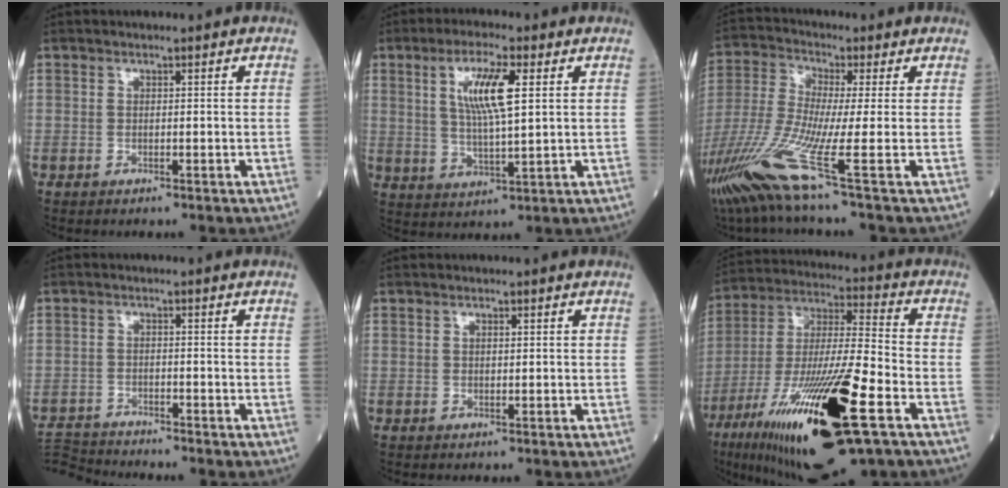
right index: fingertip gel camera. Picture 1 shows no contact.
{"total": 8.7, "force": [2.7, 1.2, 8.2], "torque": [-0.154, 0.001, 0.052]}
{"total": 14.4, "force": [-6.9, -0.7, 12.6], "torque": [-0.276, -0.035, -0.138]}
{"total": 5.5, "force": [-5.5, -0.4, -0.7], "torque": [0.016, -0.005, -0.106]}
{"total": 0.7, "force": [0.3, 0.2, 0.6], "torque": [-0.007, 0.000, 0.005]}
{"total": 26.5, "force": [-12.2, 4.2, 23.2], "torque": [-0.434, -0.051, -0.208]}